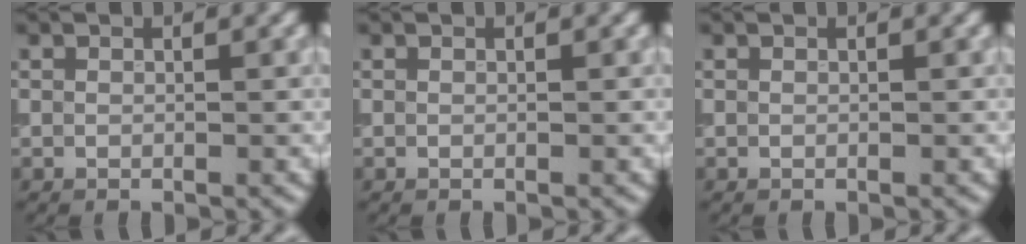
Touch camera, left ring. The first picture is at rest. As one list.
[{"total": 0.0}, {"total": 0.0}]